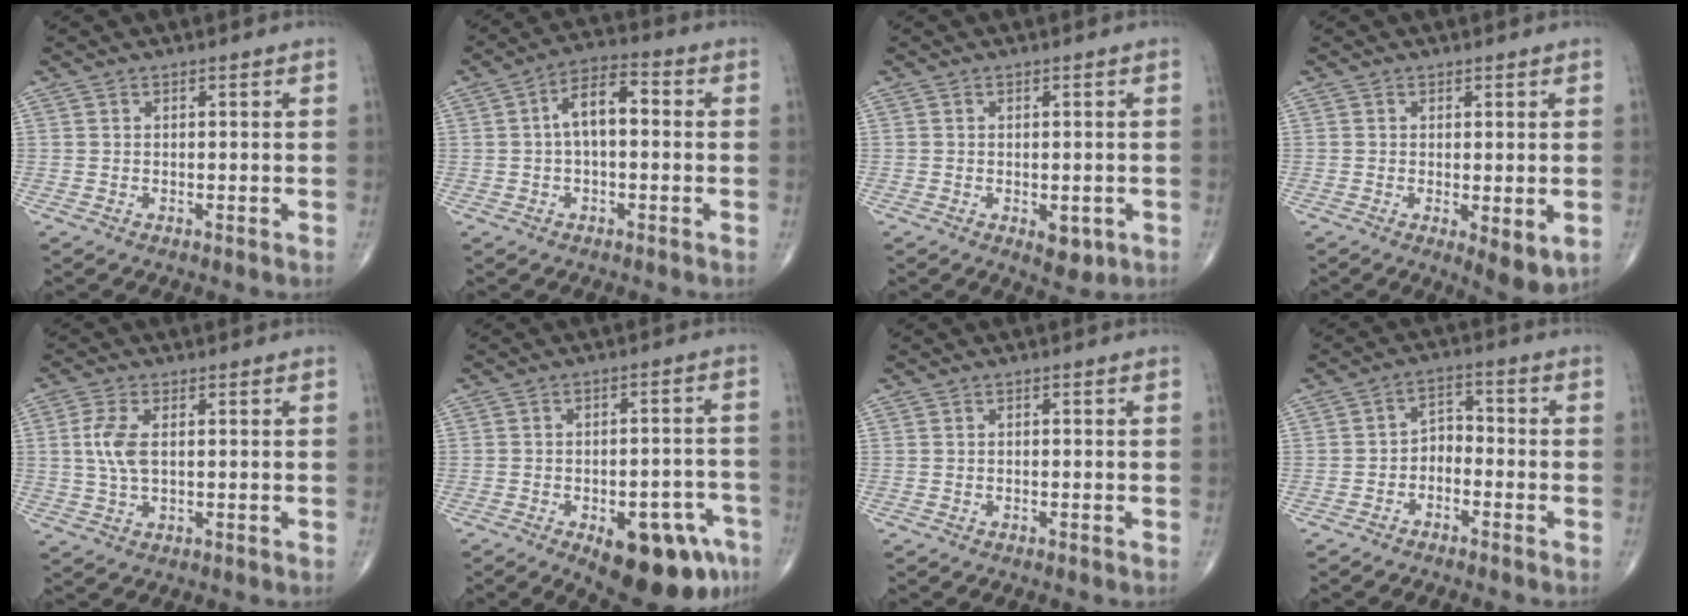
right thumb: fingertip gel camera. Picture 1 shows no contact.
{"total": 7.6, "force": [0.3, 3.8, 6.6], "torque": [-0.104, 0.031, -0.004]}
{"total": 3.8, "force": [-1.2, 2.0, 3.0], "torque": [-0.028, -0.004, -0.009]}
{"total": 5.4, "force": [-1.0, 1.8, 4.9], "torque": [-0.074, -0.019, -0.012]}
{"total": 5.8, "force": [0.8, 2.9, 5.0], "torque": [-0.118, 0.003, 0.014]}
{"total": 16.4, "force": [-8.2, 7.1, 12.3], "torque": [-0.112, 0.038, -0.096]}
{"total": 0.0}
{"total": 4.1, "force": [-2.3, 2.6, 2.2], "torque": [-0.018, 0.033, -0.051]}